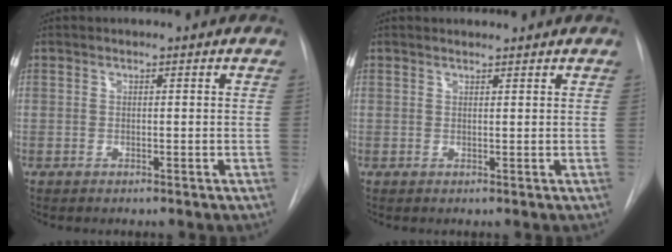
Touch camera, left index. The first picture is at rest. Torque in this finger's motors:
{"motor_torque": [0.30, -0.64, -0.01, 0.01]}